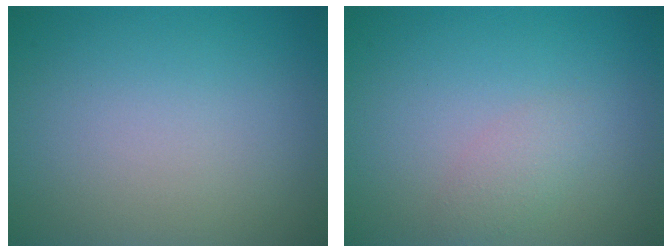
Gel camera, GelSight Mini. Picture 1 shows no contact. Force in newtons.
{"total": 1.5, "press": 1.5, "slide": 0.0}